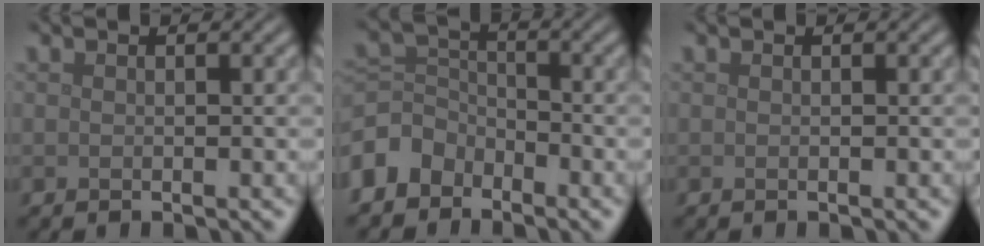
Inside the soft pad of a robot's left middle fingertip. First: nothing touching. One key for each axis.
{"total": 4.1, "fx": -2.9, "fy": 2.8, "fz": 1.0, "tx": -0.019, "ty": 0.004, "tz": -0.072}
{"total": 0.0}